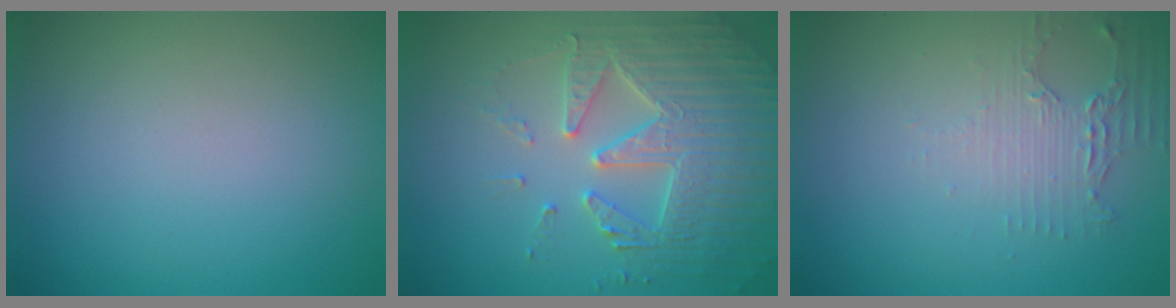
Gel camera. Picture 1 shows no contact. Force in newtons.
{"total": 5.0, "press": 4.9, "slide": 1.0}
{"total": 2.1, "press": 1.6, "slide": 1.4}